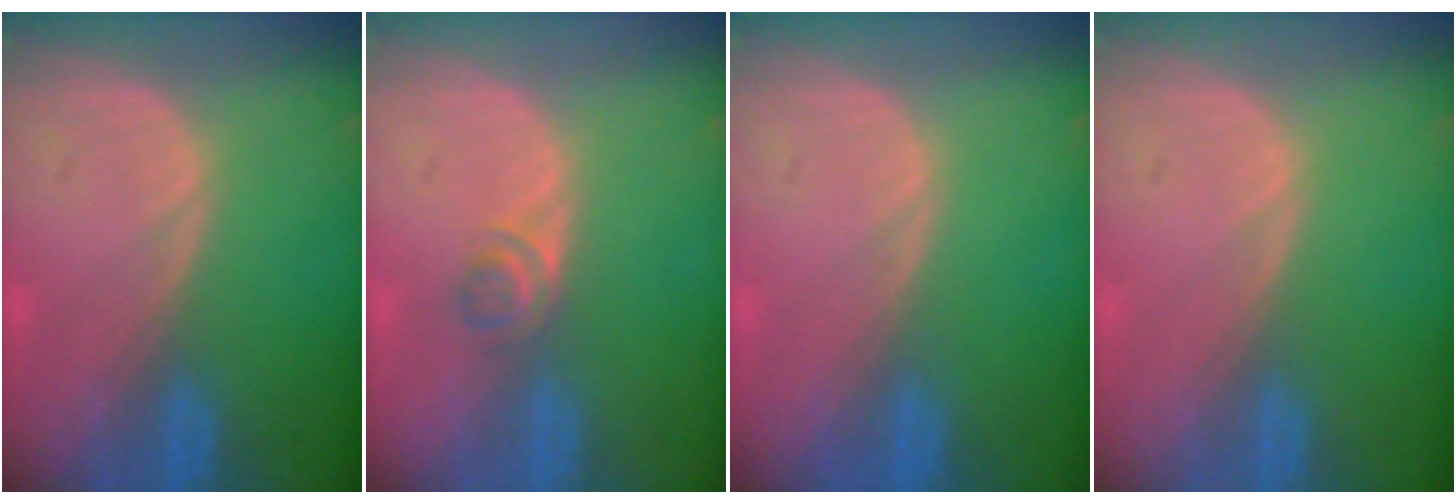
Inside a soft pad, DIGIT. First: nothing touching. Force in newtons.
{"total": 2.2, "press": 2.0, "slide": 0.9}
{"total": 0.0}
{"total": 0.0}